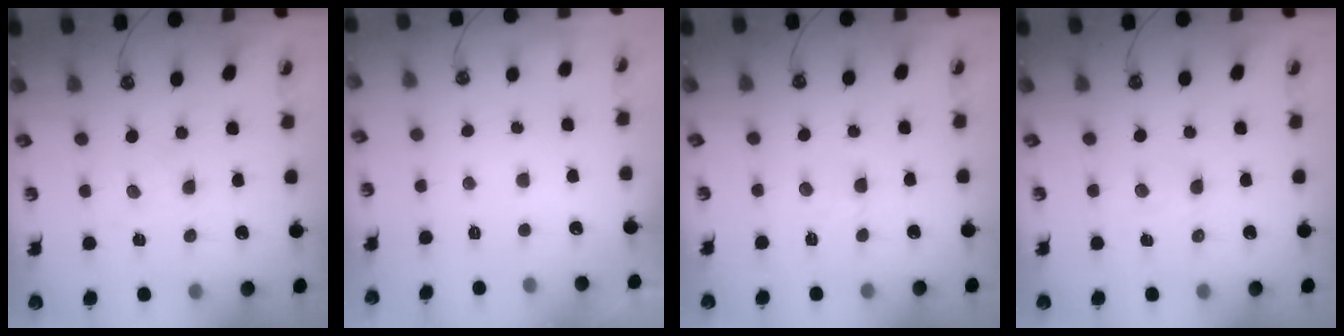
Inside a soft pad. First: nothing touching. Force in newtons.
{"total": 0.0}
{"total": 2.6, "press": 2.6, "slide": 0.6}
{"total": 3.7, "press": 3.6, "slide": 0.2}